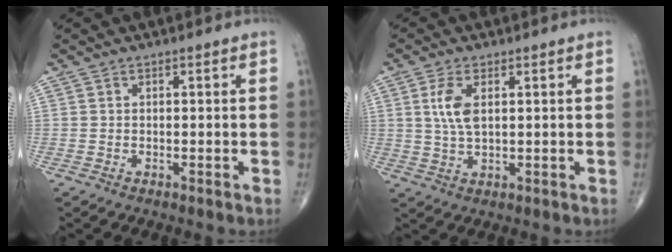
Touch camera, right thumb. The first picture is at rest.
{"total": 5.4, "force": [1.4, 2.4, 4.6], "torque": [-0.100, -0.005, 0.030]}